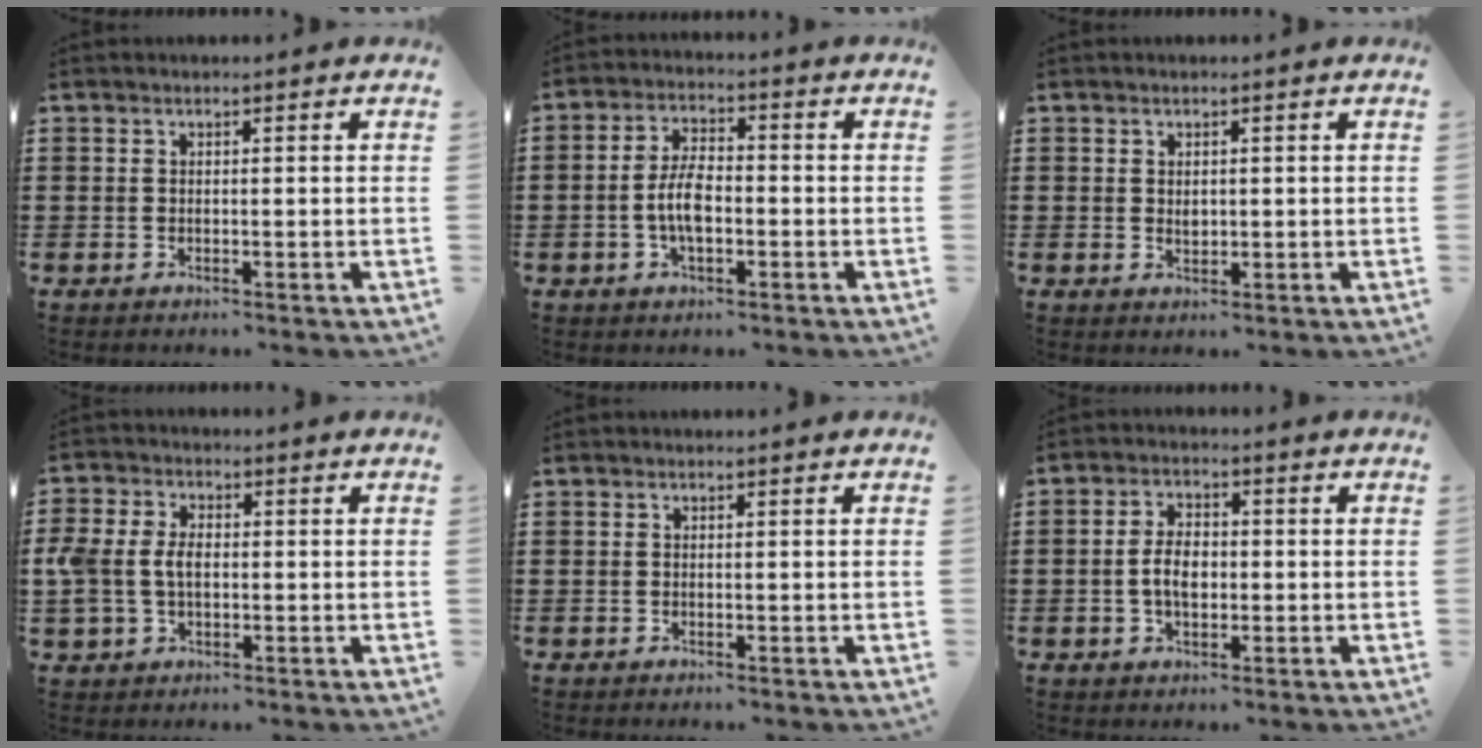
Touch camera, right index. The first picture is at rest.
{"total": 5.5, "force": [-1.2, 2.6, 4.8], "torque": [-0.112, 0.000, -0.027]}
{"total": 1.2, "force": [0.4, 0.9, 0.7], "torque": [-0.013, 0.007, 0.008]}
{"total": 5.1, "force": [-0.2, 3.6, 3.6], "torque": [-0.102, 0.003, -0.013]}
{"total": 0.0}
{"total": 4.5, "force": [-0.5, 2.7, 3.6], "torque": [-0.082, 0.004, -0.014]}